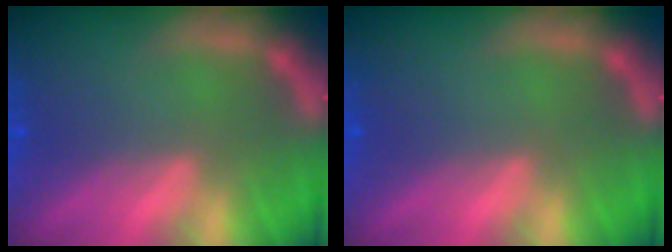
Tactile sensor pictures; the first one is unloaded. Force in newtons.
{"total": 0.0}